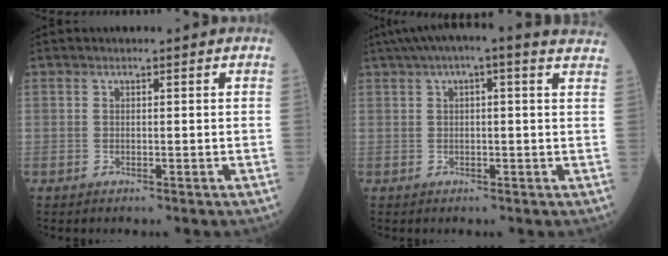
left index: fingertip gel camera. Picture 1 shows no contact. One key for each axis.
{"total": 11.8, "fx": 8.8, "fy": 1.9, "fz": 7.6, "tx": -0.123, "ty": 0.041, "tz": 0.097}